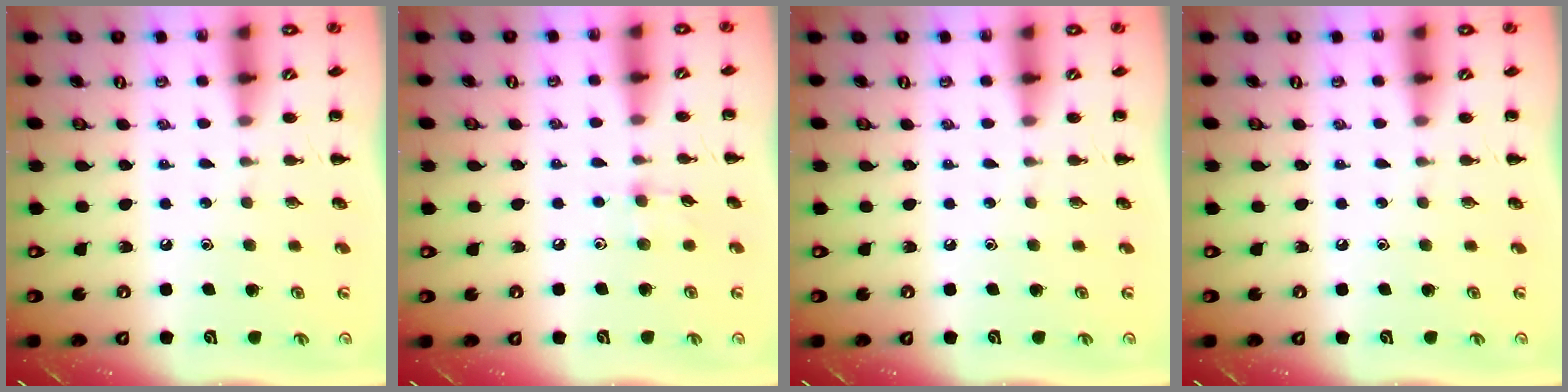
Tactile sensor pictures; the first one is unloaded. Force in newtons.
{"total": 3.2, "press": 3.0, "slide": 1.1}
{"total": 0.0}
{"total": 0.0}